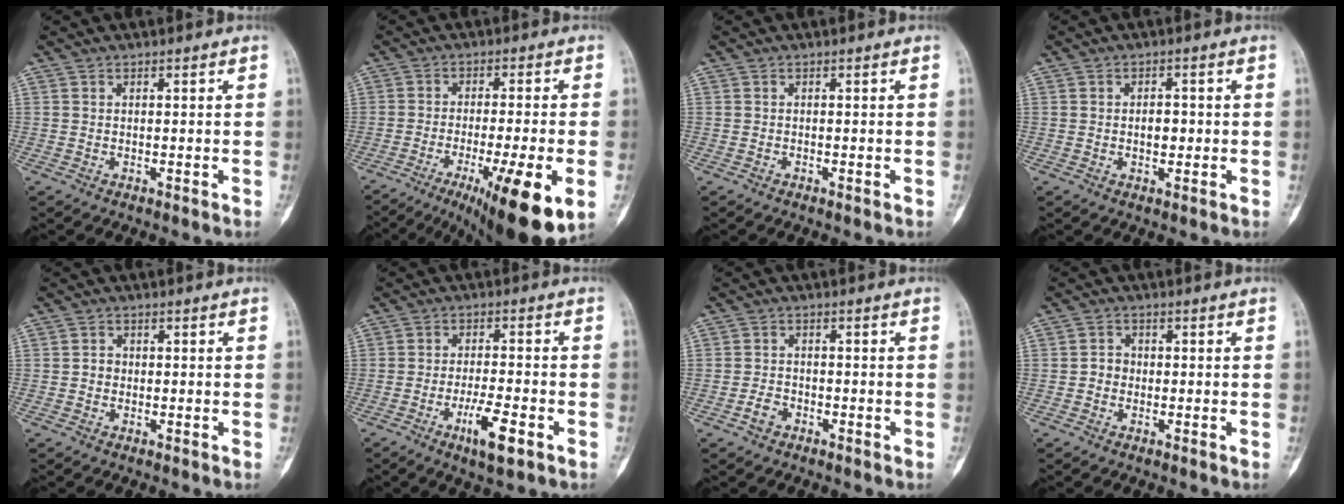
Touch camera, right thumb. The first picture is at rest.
{"total": 16.9, "force": [-6.9, 3.1, 15.2], "torque": [-0.201, -0.009, -0.098]}
{"total": 0.0}
{"total": 3.1, "force": [-0.1, 1.9, 2.5], "torque": [-0.028, 0.003, -0.002]}
{"total": 1.5, "force": [-0.2, 1.3, 0.6], "torque": [-0.002, 0.006, -0.007]}
{"total": 7.2, "force": [-3.4, 1.7, 6.1], "torque": [-0.107, 0.010, -0.055]}
{"total": 2.6, "force": [-1.5, 1.7, 1.2], "torque": [-0.017, 0.013, -0.027]}
{"total": 2.2, "force": [-0.5, 2.0, 0.9], "torque": [-0.002, 0.008, -0.015]}